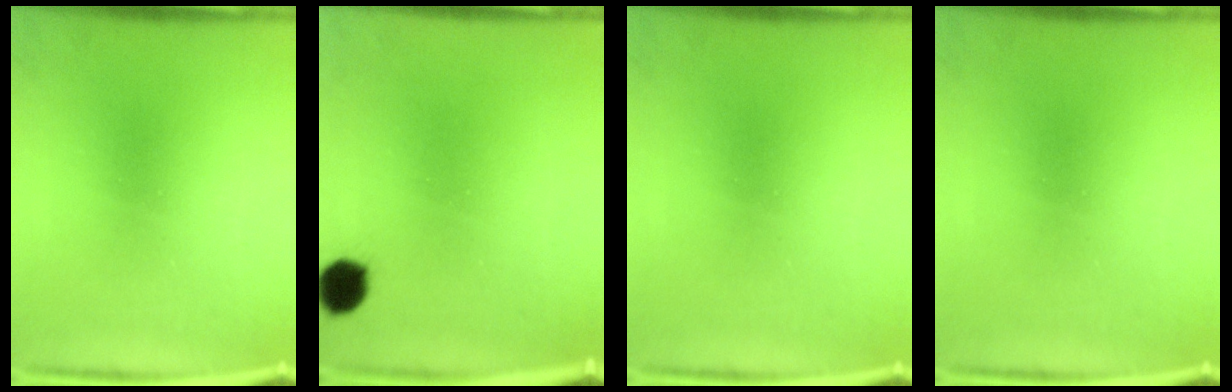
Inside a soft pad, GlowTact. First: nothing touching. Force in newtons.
{"total": 4.1}
{"total": 0.0}
{"total": 0.0}